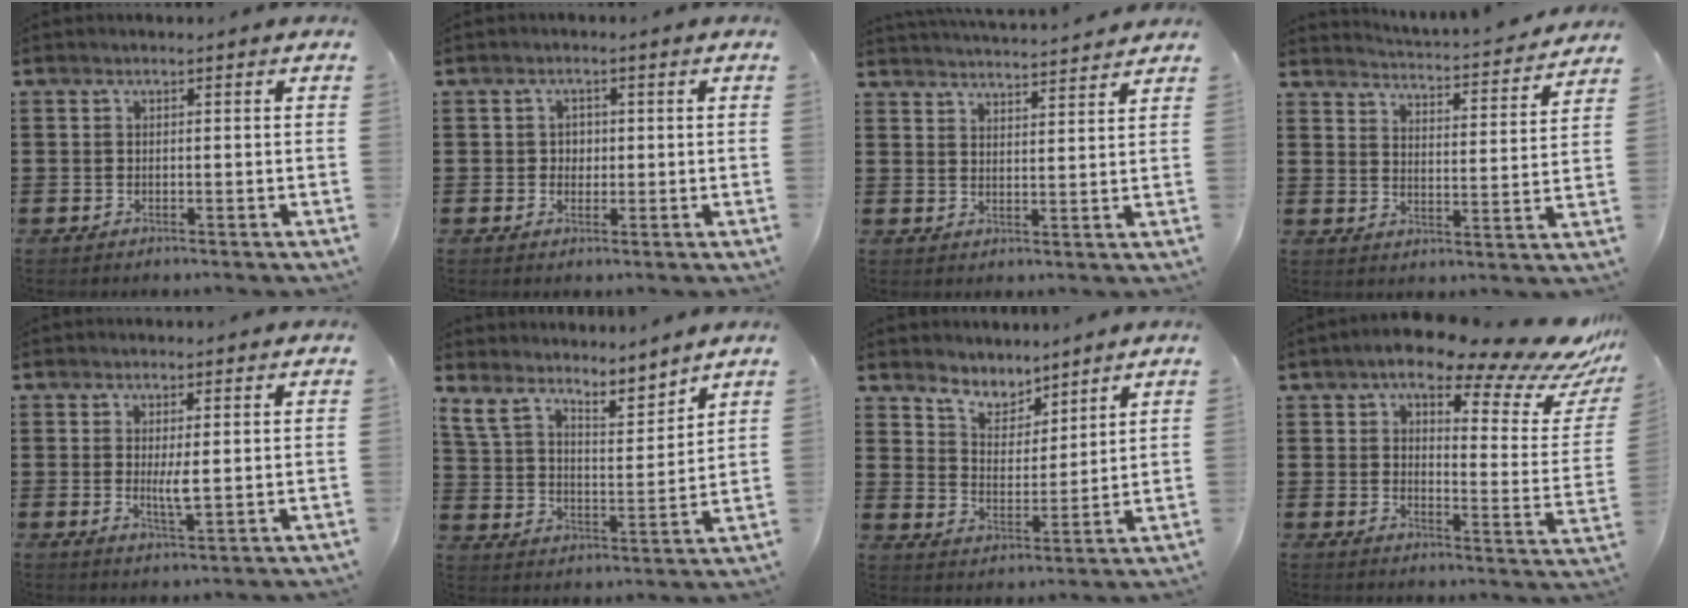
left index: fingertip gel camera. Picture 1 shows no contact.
{"total": 1.7, "force": [0.1, 1.6, 0.5], "torque": [-0.009, 0.005, -0.002]}
{"total": 3.4, "force": [3.3, -0.5, -0.1], "torque": [-0.009, -0.024, 0.058]}
{"total": 3.4, "force": [3.4, -0.4, 0.2], "torque": [-0.019, -0.038, 0.050]}
{"total": 3.2, "force": [0.4, 0.5, 3.1], "torque": [-0.052, -0.006, 0.005]}
{"total": 6.2, "force": [5.7, 1.2, 2.1], "torque": [-0.067, -0.041, 0.097]}
{"total": 5.2, "force": [4.8, 2.0, 0.4], "torque": [-0.036, -0.021, 0.086]}
{"total": 11.7, "force": [9.1, 3.1, 6.7], "torque": [-0.117, -0.052, 0.149]}